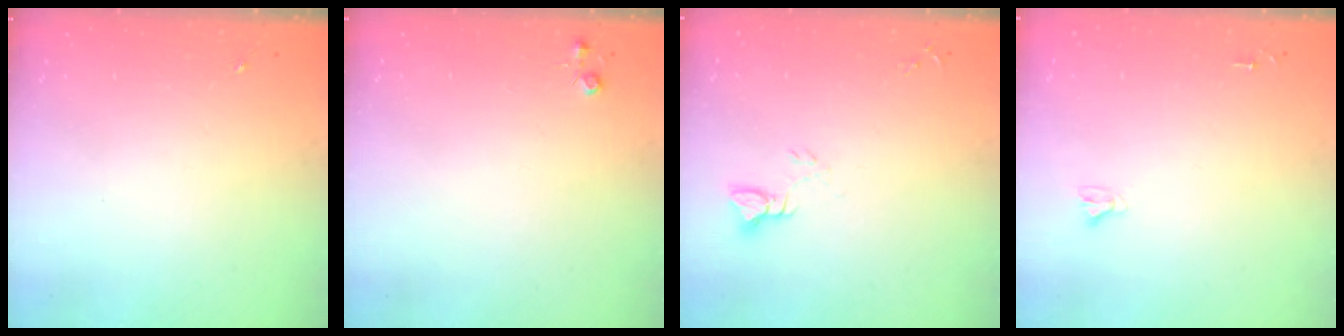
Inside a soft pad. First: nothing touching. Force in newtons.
{"total": 3.7, "press": 3.7, "slide": 0.5}
{"total": 3.3, "press": 3.3, "slide": 0.3}
{"total": 2.4, "press": 2.4, "slide": 0.2}